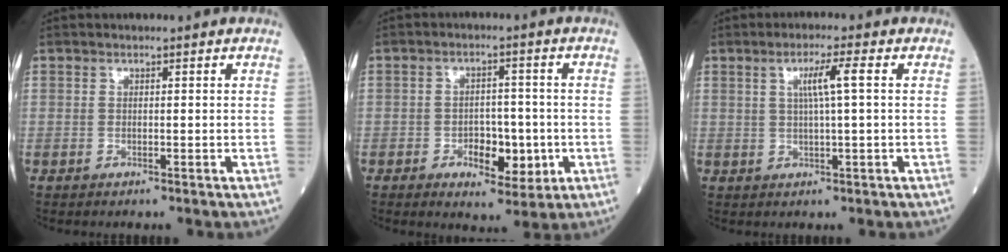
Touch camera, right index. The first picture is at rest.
{"total": 6.5, "force": [-1.9, 3.5, 5.2], "torque": [-0.067, 0.004, -0.023]}
{"total": 4.3, "force": [1.2, -0.3, 4.1], "torque": [-0.071, 0.003, 0.021]}